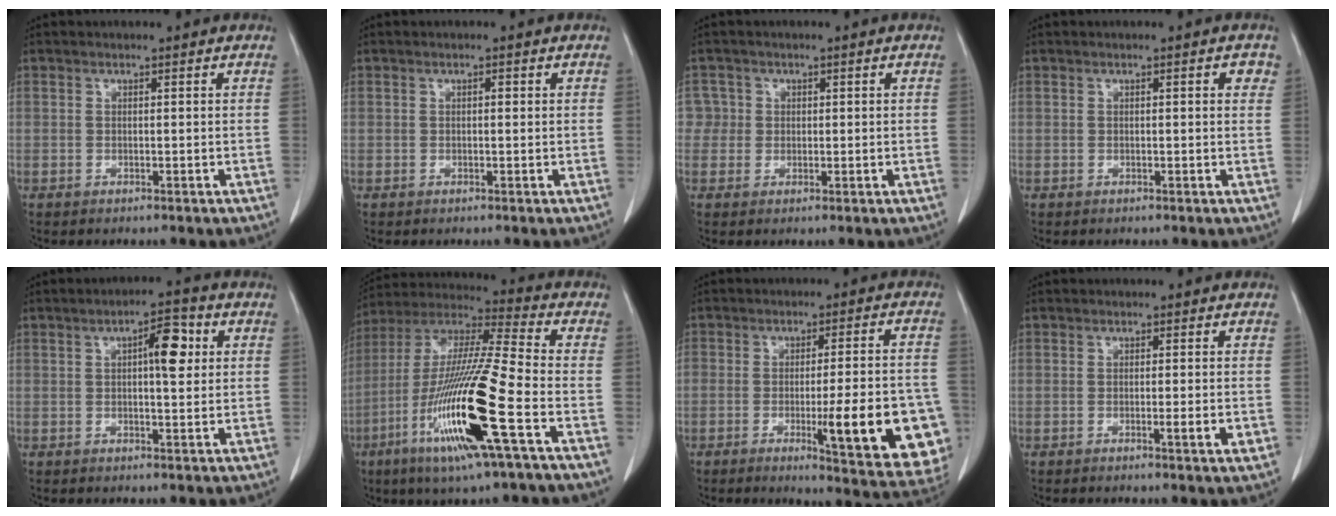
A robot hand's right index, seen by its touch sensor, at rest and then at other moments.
{"total": 0.6, "force": [0.1, 0.2, 0.5], "torque": [-0.009, 0.001, 0.001]}
{"total": 2.5, "force": [0.4, 2.5, -0.3], "torque": [0.024, 0.009, 0.003]}
{"total": 1.7, "force": [0.6, 0.5, 1.5], "torque": [-0.014, 0.003, 0.003]}
{"total": 5.8, "force": [1.4, 1.6, 5.4], "torque": [-0.083, 0.010, 0.019]}
{"total": 20.7, "force": [-7.4, 0.4, 19.3], "torque": [-0.407, -0.033, -0.147]}
{"total": 16.7, "force": [-4.9, 2.9, 15.7], "torque": [-0.133, 0.012, -0.045]}
{"total": 2.6, "force": [-0.7, 0.0, 2.5], "torque": [-0.034, -0.003, -0.009]}